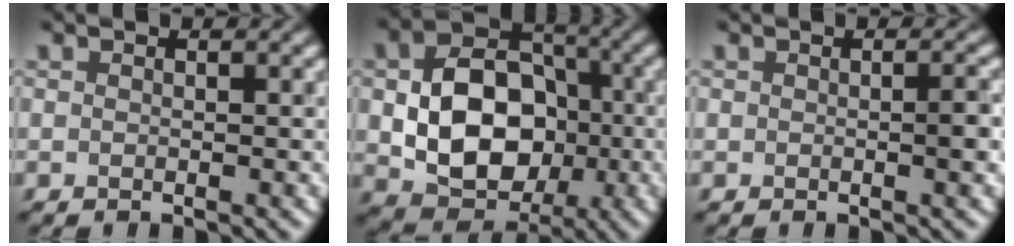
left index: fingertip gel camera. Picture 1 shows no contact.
{"total": 10.2, "force": [-1.0, 7.2, 7.1], "torque": [-0.119, 0.007, -0.017]}
{"total": 1.2, "force": [-0.1, 0.5, 1.1], "torque": [-0.014, 0.003, 0.000]}